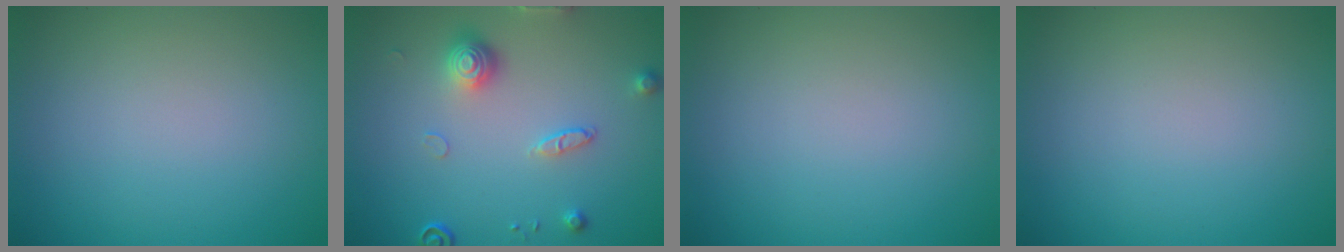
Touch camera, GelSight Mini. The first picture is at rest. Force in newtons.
{"total": 3.0, "press": 2.8, "slide": 1.1}
{"total": 0.0}
{"total": 0.0}